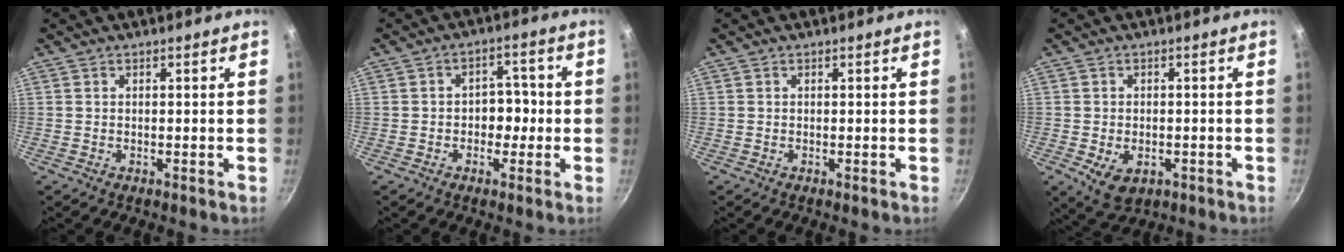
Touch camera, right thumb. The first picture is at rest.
{"total": 5.2, "force": [-0.9, 4.0, 3.1], "torque": [0.006, 0.018, -0.017]}
{"total": 0.0}
{"total": 6.0, "force": [-1.8, 4.1, 4.0], "torque": [-0.059, -0.002, -0.019]}